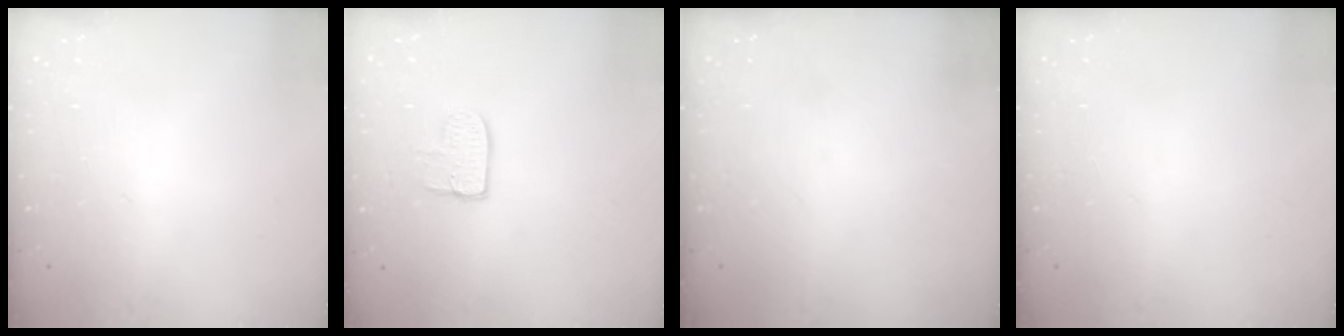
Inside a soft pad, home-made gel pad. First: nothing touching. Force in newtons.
{"total": 7.4, "press": 7.4, "slide": 0.2}
{"total": 0.0}
{"total": 0.0}